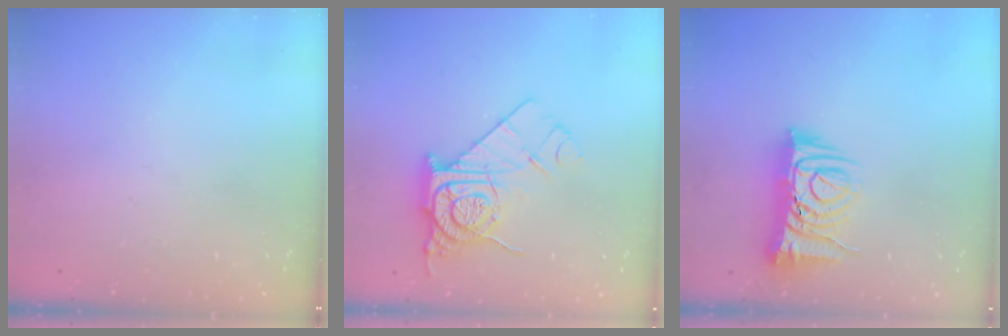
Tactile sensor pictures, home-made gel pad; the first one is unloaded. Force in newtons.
{"total": 12.4, "press": 12.3, "slide": 0.9}
{"total": 10.1, "press": 10.0, "slide": 1.4}